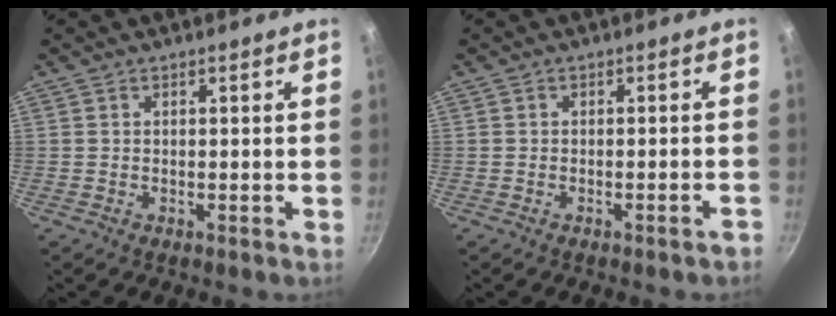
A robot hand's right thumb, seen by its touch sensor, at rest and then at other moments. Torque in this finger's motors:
{"motor_torque": [-0.10, -0.18, -0.08, 0.64, 0.02]}